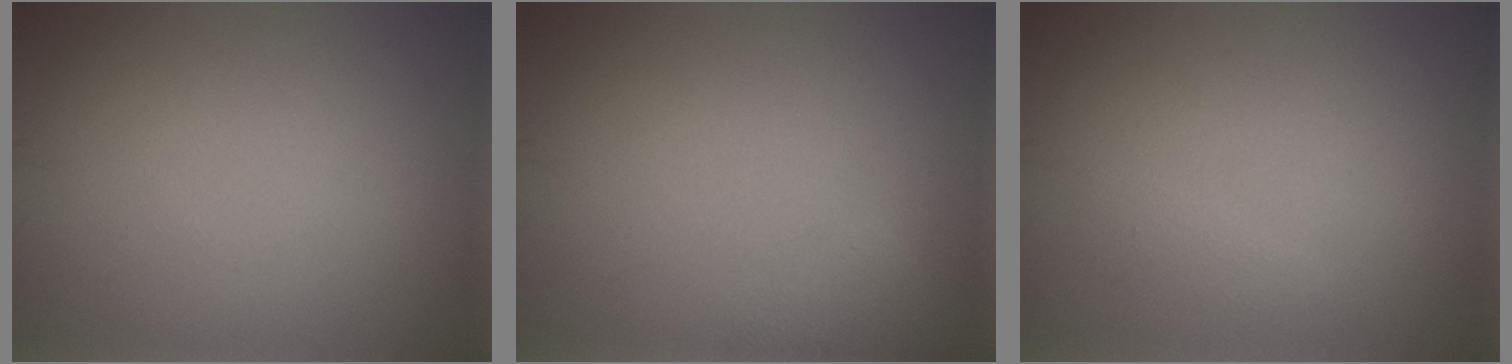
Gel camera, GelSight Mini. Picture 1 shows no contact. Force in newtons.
{"total": 1.6, "press": 1.6, "slide": 0.2}
{"total": 0.8, "press": 0.8, "slide": 0.0}